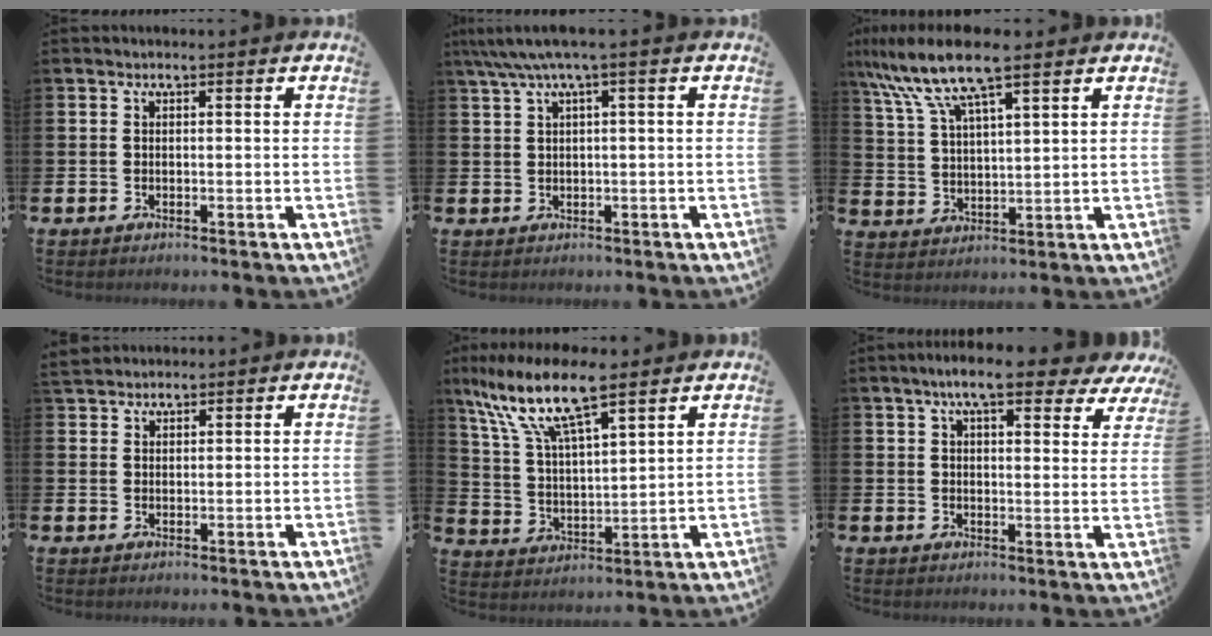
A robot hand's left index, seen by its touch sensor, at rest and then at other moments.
{"total": 3.5, "force": [1.4, 0.0, 3.1], "torque": [-0.062, -0.001, 0.025]}
{"total": 10.0, "force": [7.8, 1.9, 5.9], "torque": [-0.138, -0.020, 0.140]}
{"total": 2.6, "force": [2.4, 0.8, -0.1], "torque": [0.008, -0.008, 0.043]}
{"total": 11.4, "force": [8.6, 3.0, 6.9], "torque": [-0.155, -0.030, 0.149]}
{"total": 8.0, "force": [6.6, 1.9, 4.1], "torque": [-0.076, -0.019, 0.113]}